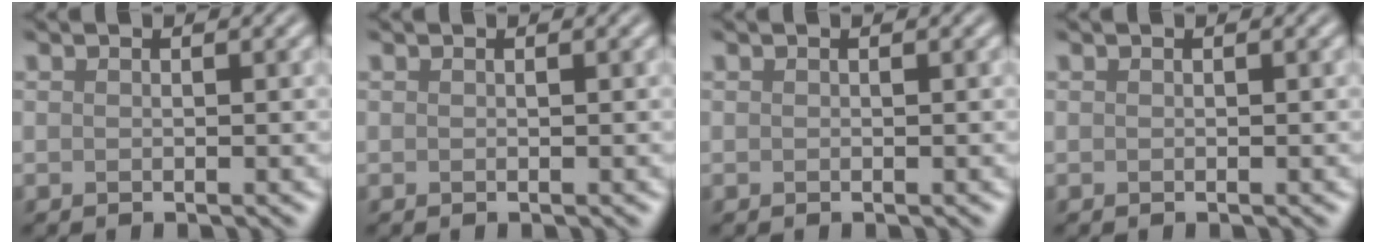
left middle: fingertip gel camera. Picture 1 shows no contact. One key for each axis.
{"total": 0.0}
{"total": 0.0}
{"total": 0.0}